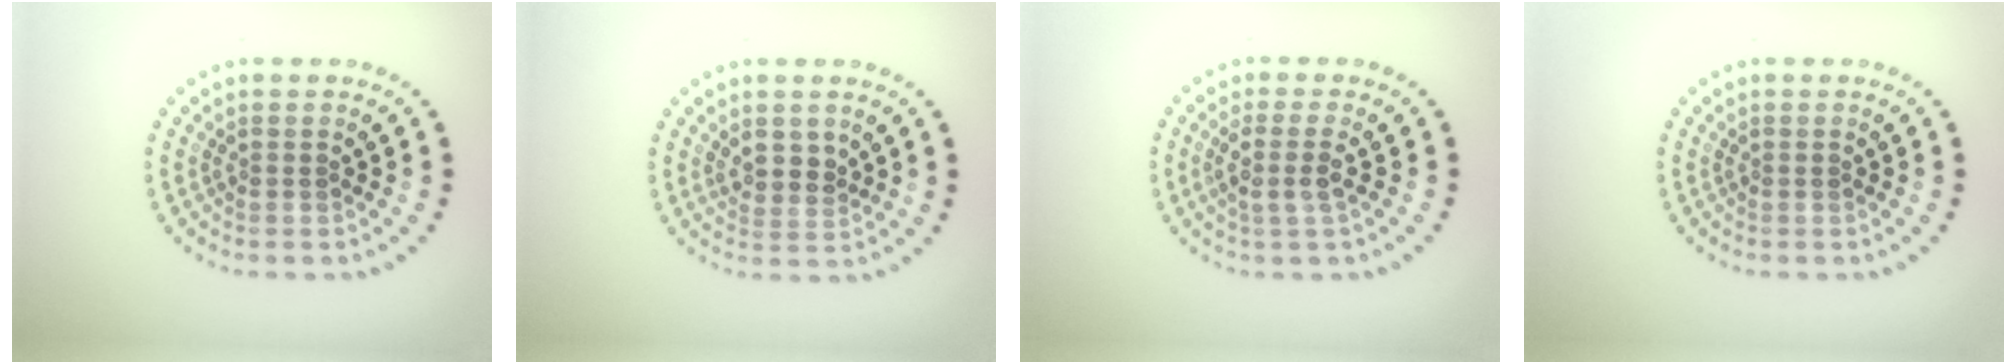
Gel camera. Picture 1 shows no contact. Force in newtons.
{"total": 2.3, "press": 2.1, "slide": 0.8}
{"total": 2.4, "press": 2.0, "slide": 1.3}
{"total": 0.0}